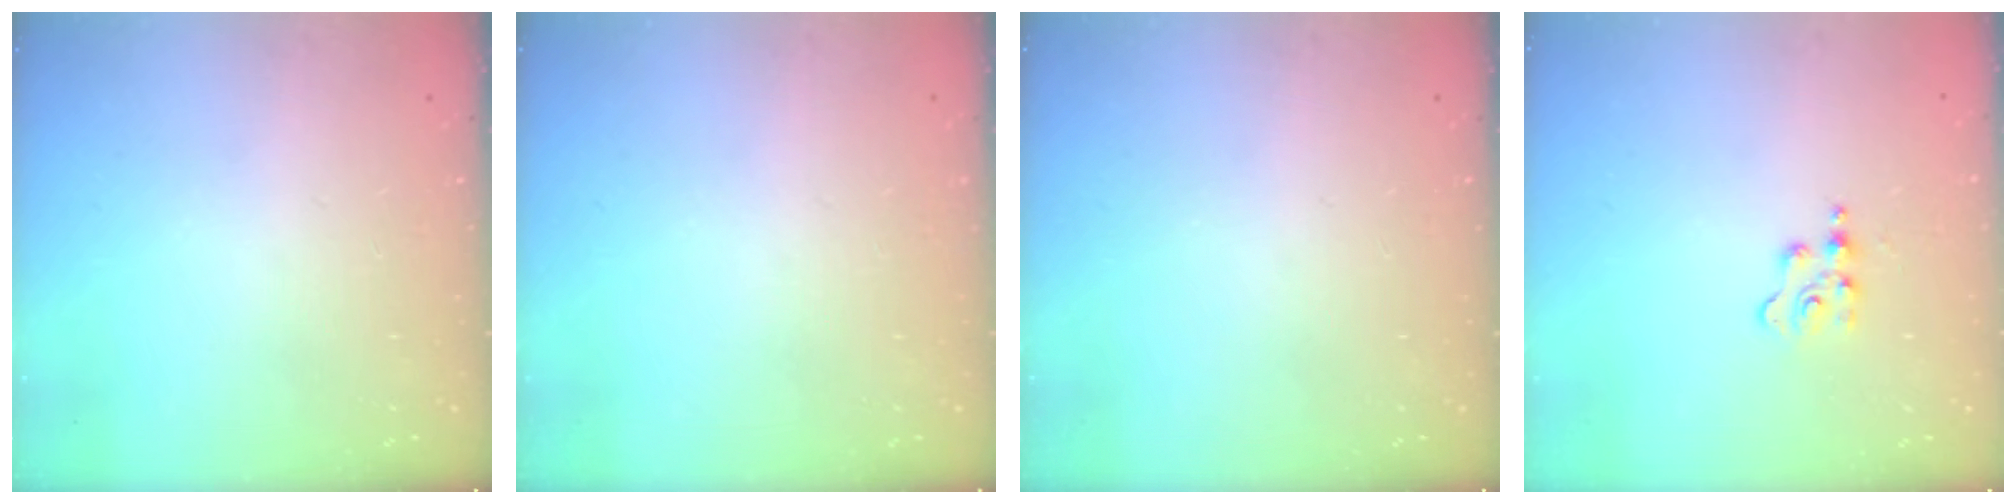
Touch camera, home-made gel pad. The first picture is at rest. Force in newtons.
{"total": 0.0}
{"total": 0.0}
{"total": 3.6, "press": 3.6, "slide": 0.4}